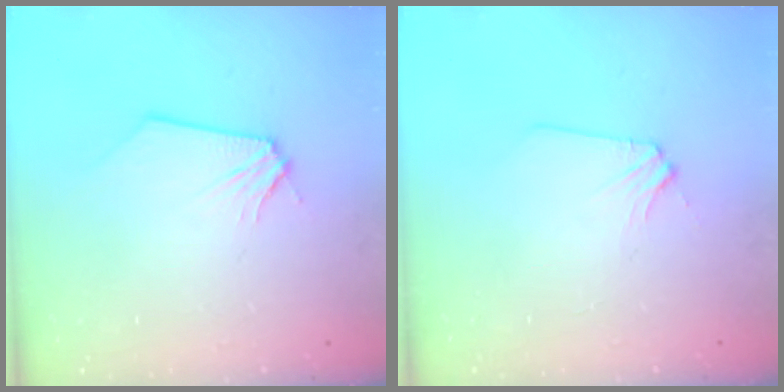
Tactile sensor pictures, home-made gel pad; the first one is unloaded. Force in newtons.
{"total": 2.3, "press": 2.3, "slide": 0.3}